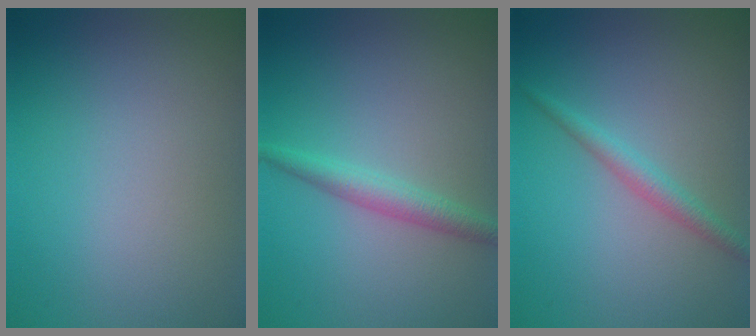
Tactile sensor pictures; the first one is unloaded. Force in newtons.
{"total": 2.3, "press": 2.3, "slide": 0.0}
{"total": 1.8, "press": 1.8, "slide": 0.1}